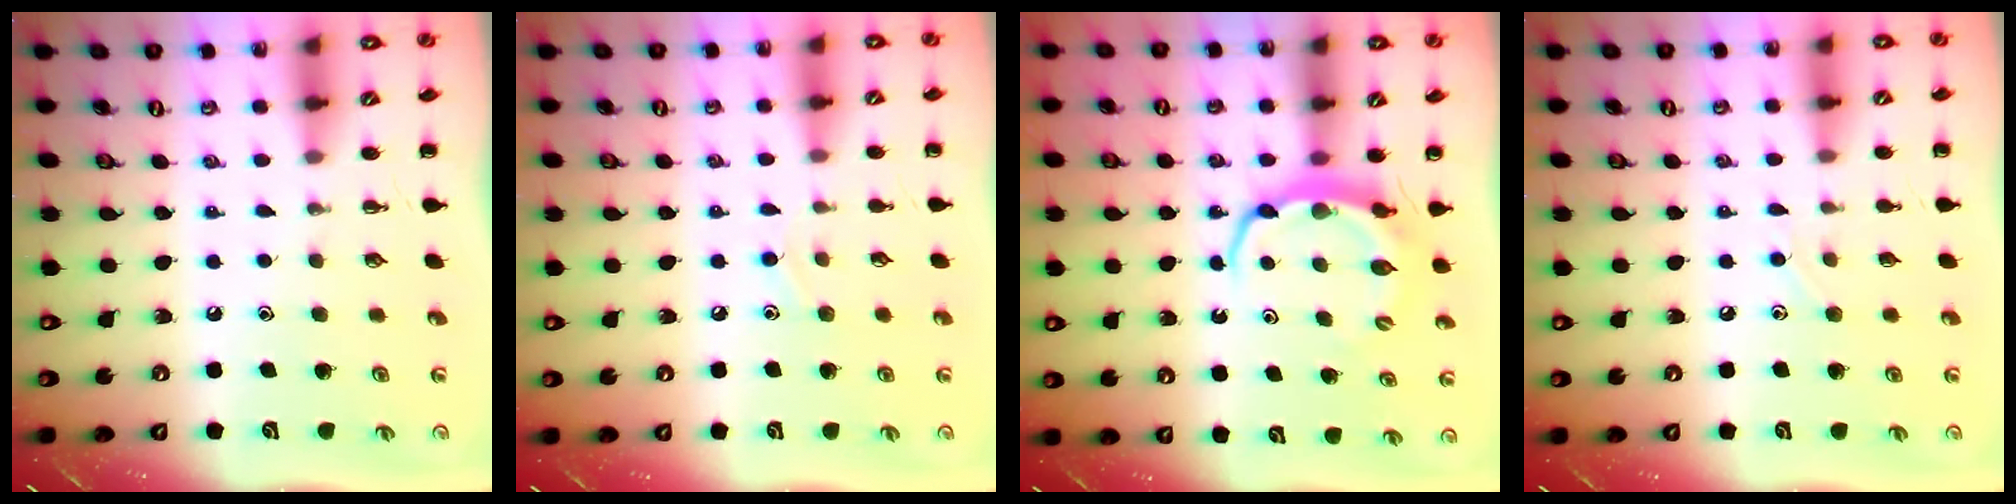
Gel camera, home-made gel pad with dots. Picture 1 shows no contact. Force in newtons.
{"total": 6.2, "press": 5.9, "slide": 2.2}
{"total": 6.2, "press": 6.2, "slide": 0.3}
{"total": 4.0, "press": 3.8, "slide": 1.2}